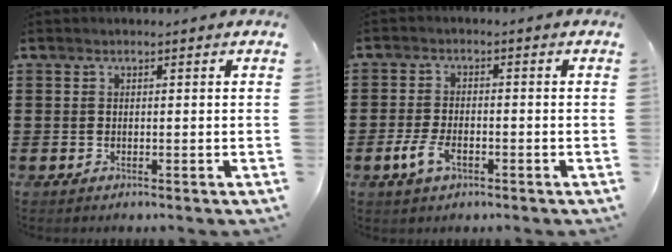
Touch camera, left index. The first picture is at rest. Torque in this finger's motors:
{"motor_torque": [0.50, 0.41, 0.16, 0.06]}